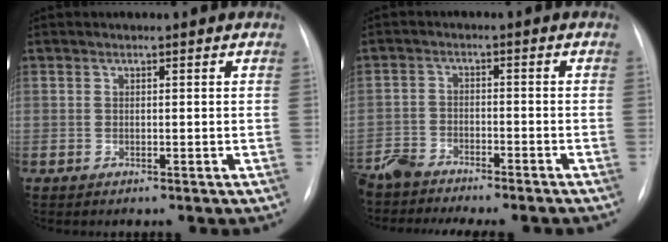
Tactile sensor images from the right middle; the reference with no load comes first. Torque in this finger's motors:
{"motor_torque": [-0.25, -0.65, 0.37, 0.07]}